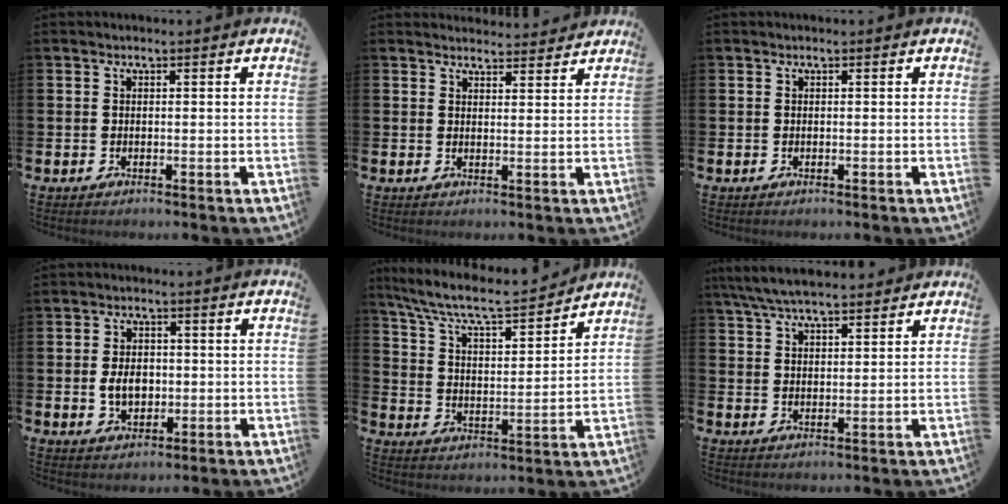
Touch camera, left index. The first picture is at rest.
{"total": 2.9, "force": [2.9, 0.4, -0.1], "torque": [0.010, -0.020, 0.050]}
{"total": 0.0}
{"total": 3.9, "force": [-0.2, 2.8, 2.8], "torque": [-0.036, 0.001, -0.010]}
{"total": 8.2, "force": [7.6, 1.3, 3.0], "torque": [-0.091, -0.053, 0.128]}
{"total": 5.8, "force": [5.5, 1.0, 1.8], "torque": [-0.057, -0.014, 0.103]}